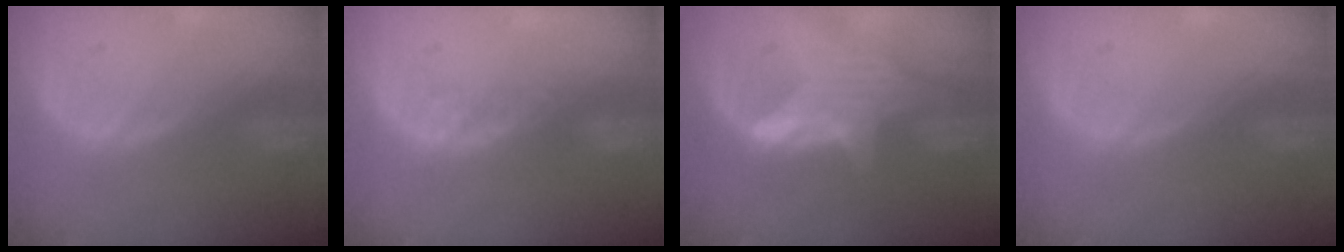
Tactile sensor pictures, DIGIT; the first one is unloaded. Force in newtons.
{"total": 2.2, "press": 1.6, "slide": 1.5}
{"total": 6.3, "press": 6.1, "slide": 1.5}
{"total": 0.0}